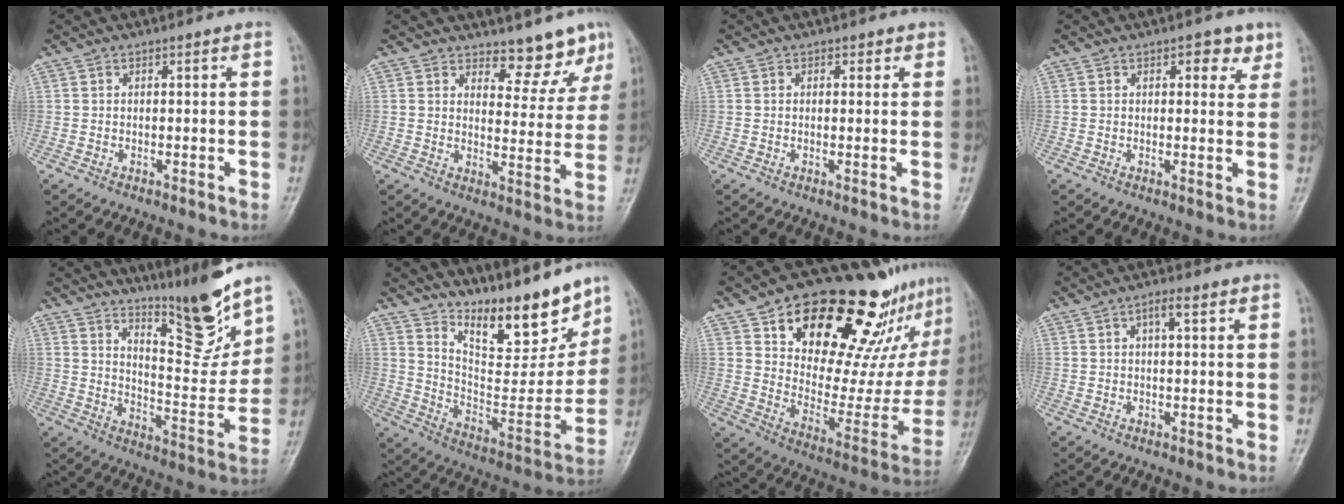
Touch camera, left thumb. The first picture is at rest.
{"total": 7.3, "force": [6.1, 3.2, 2.3], "torque": [0.005, -0.052, 0.081]}
{"total": 1.3, "force": [0.7, 1.1, 0.4], "torque": [0.013, -0.001, 0.004]}
{"total": 3.9, "force": [2.1, 2.2, 2.4], "torque": [-0.005, -0.008, 0.022]}
{"total": 13.3, "force": [10.8, 2.1, 7.5], "torque": [-0.084, -0.088, 0.181]}
{"total": 19.2, "force": [14.5, 6.4, 10.8], "torque": [-0.118, -0.093, 0.241]}
{"total": 30.4, "force": [18.6, 13.8, 19.7], "torque": [-0.247, -0.055, 0.283]}
{"total": 2.6, "force": [1.2, 0.7, 2.2], "torque": [-0.040, 0.007, 0.018]}